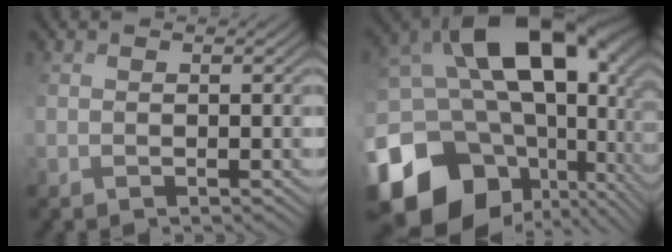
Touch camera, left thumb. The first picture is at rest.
{"total": 21.0, "force": [0.0, 15.7, 13.9], "torque": [-0.279, -0.031, 0.022]}